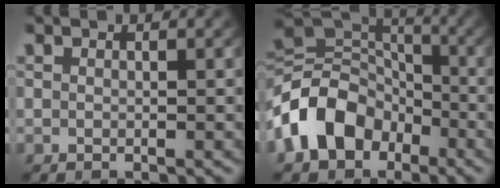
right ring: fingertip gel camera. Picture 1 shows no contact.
{"total": 10.7, "force": [-2.4, 8.9, 5.4], "torque": [-0.123, -0.027, -0.034]}